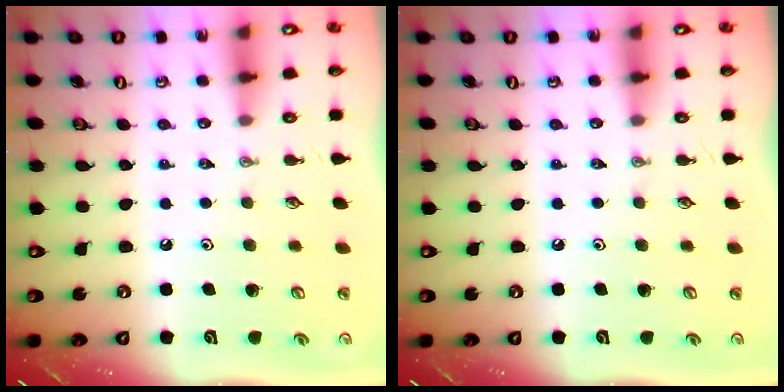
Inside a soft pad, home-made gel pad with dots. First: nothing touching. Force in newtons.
{"total": 0.0}